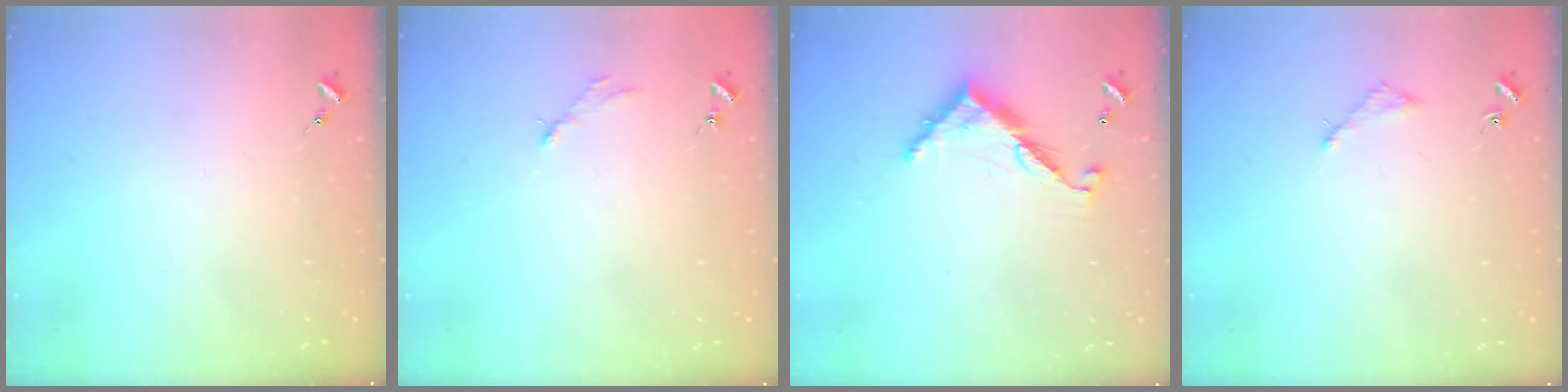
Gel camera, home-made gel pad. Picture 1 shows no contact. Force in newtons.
{"total": 2.8, "press": 2.8, "slide": 0.4}
{"total": 9.7, "press": 9.7, "slide": 0.4}
{"total": 3.0, "press": 3.0, "slide": 0.4}